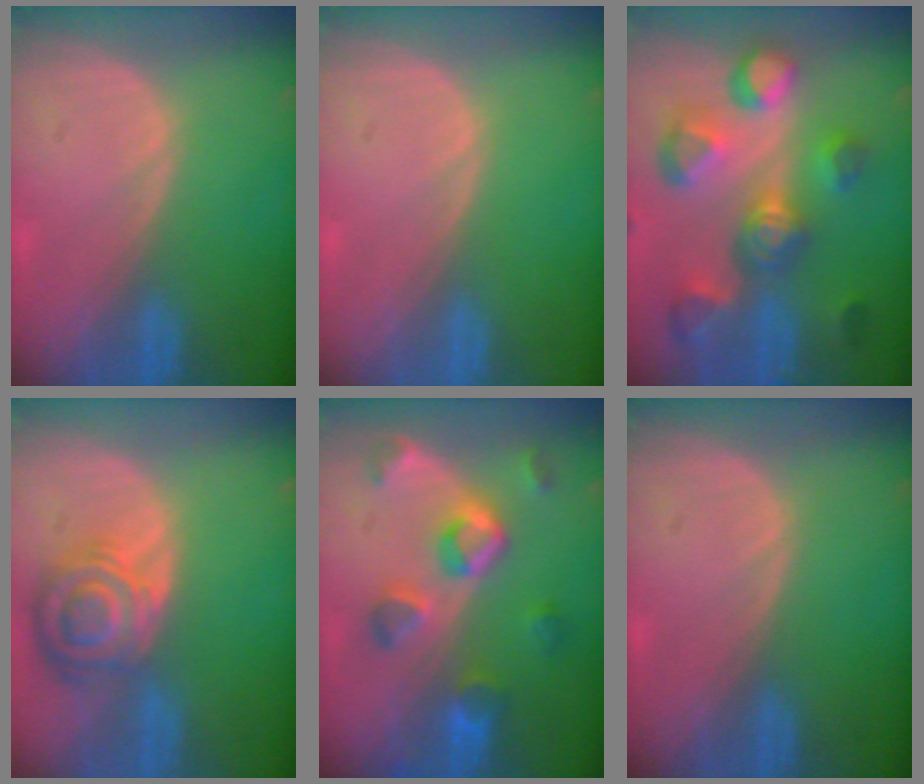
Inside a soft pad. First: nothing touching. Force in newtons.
{"total": 0.0}
{"total": 11.0, "press": 9.9, "slide": 4.9}
{"total": 8.3, "press": 7.3, "slide": 4.0}
{"total": 7.3, "press": 7.3, "slide": 0.8}
{"total": 0.0}